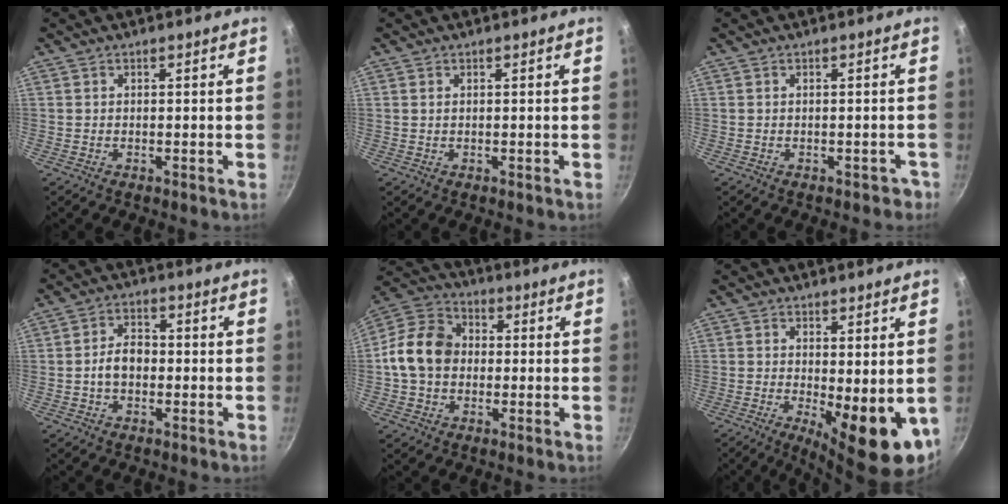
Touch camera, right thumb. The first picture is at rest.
{"total": 0.5, "force": [0.2, 0.3, 0.4], "torque": [-0.007, 0.001, 0.003]}
{"total": 1.6, "force": [-1.0, 1.1, 0.6], "torque": [0.011, 0.026, 0.007]}
{"total": 5.5, "force": [-0.9, 3.8, 3.9], "torque": [-0.048, 0.021, -0.019]}
{"total": 12.5, "force": [-0.4, 10.0, 7.6], "torque": [-0.105, 0.026, -0.029]}
{"total": 11.1, "force": [-1.4, 3.8, 10.3], "torque": [-0.117, -0.012, -0.006]}